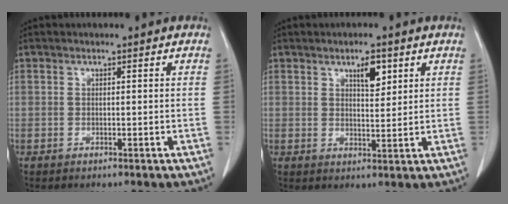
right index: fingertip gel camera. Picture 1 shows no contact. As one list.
[{"total": 3.8, "force": [2.1, 1.2, 3.0], "torque": [-0.048, -0.003, 0.036]}]